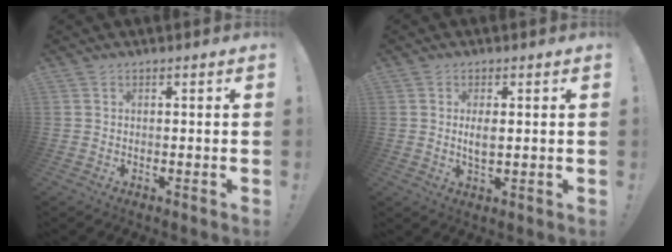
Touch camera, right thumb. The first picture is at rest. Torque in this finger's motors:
{"motor_torque": [0.04, 0.03, 0.20, 0.02, 0.01]}